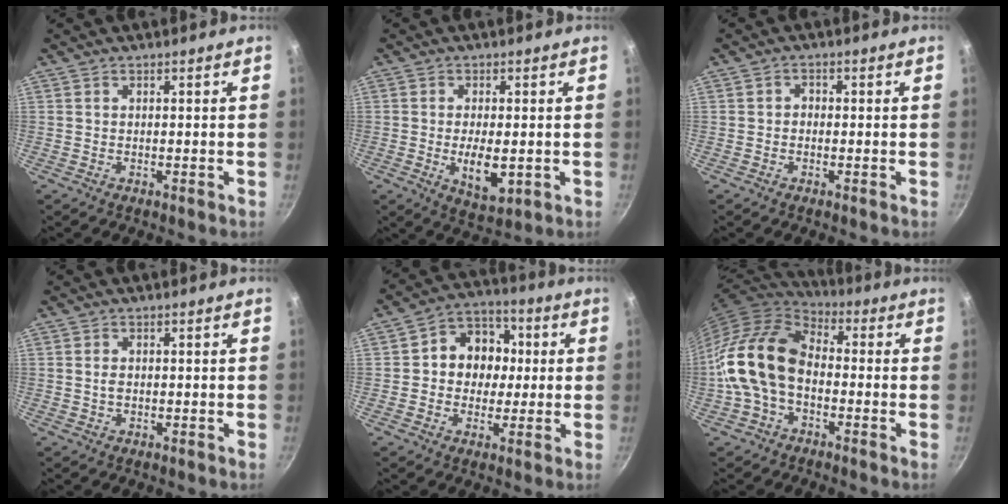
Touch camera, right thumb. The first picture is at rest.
{"total": 7.3, "force": [-1.0, 3.3, 6.5], "torque": [-0.107, -0.009, -0.008]}
{"total": 1.6, "force": [-0.4, 1.3, 0.7], "torque": [-0.007, 0.008, -0.010]}
{"total": 1.5, "force": [0.0, 1.1, 1.0], "torque": [-0.016, 0.001, -0.001]}
{"total": 11.2, "force": [0.9, 9.6, 5.6], "torque": [-0.034, 0.018, -0.003]}
{"total": 15.2, "force": [-2.1, 10.1, 11.1], "torque": [-0.187, 0.040, -0.057]}